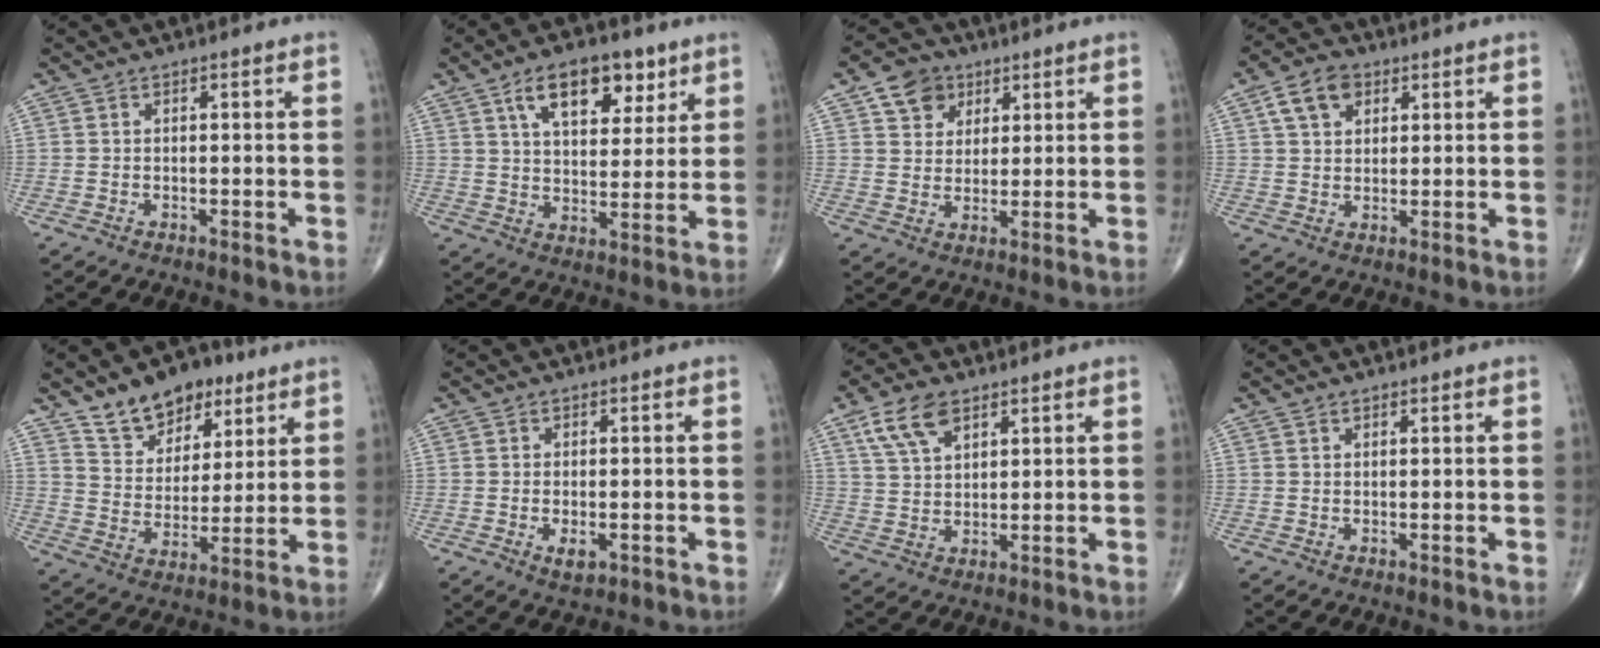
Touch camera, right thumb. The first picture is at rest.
{"total": 13.0, "force": [6.8, 6.8, 8.8], "torque": [-0.106, -0.026, 0.112]}
{"total": 7.4, "force": [3.6, 5.9, 2.6], "torque": [-0.014, -0.012, 0.059]}
{"total": 7.2, "force": [3.1, 5.0, 4.2], "torque": [-0.060, 0.001, 0.051]}
{"total": 13.1, "force": [8.7, 7.9, 5.9], "torque": [-0.057, -0.045, 0.150]}
{"total": 2.9, "force": [-0.9, 1.4, 2.4], "torque": [-0.038, -0.004, -0.010]}
{"total": 8.0, "force": [4.5, 4.3, 5.1], "torque": [-0.088, -0.012, 0.090]}
{"total": 0.7, "force": [0.5, 0.4, 0.1], "torque": [0.003, -0.004, 0.006]}